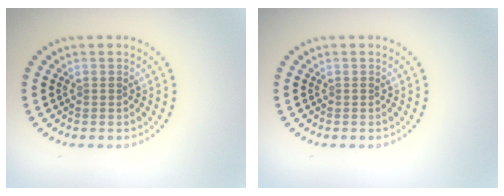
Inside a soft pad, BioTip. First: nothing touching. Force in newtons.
{"total": 0.0}